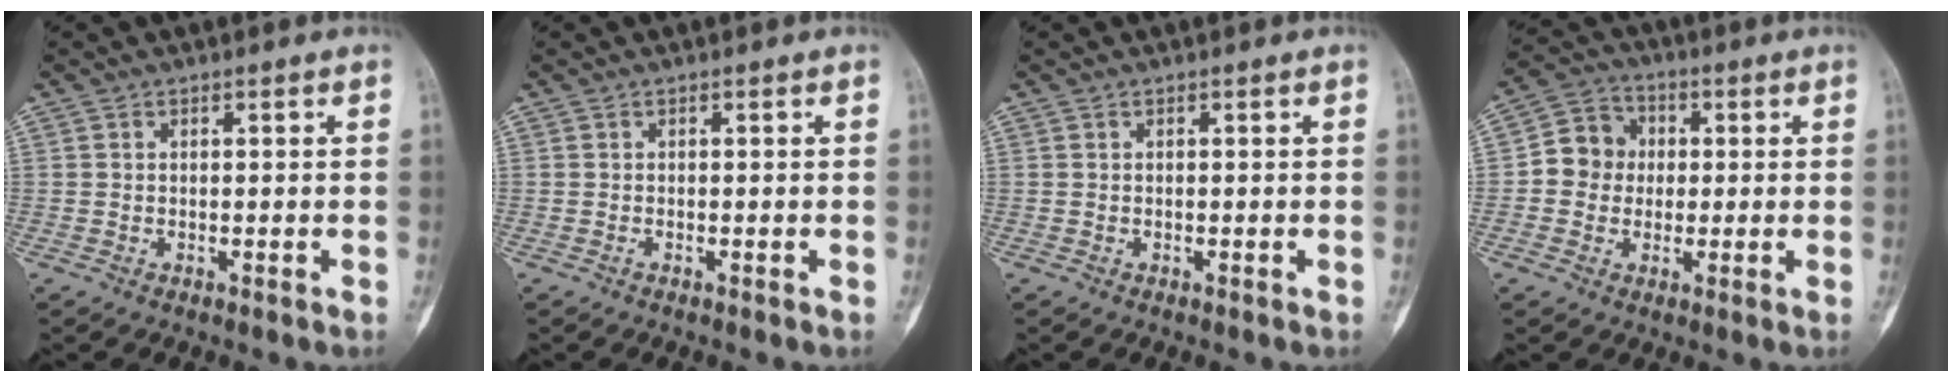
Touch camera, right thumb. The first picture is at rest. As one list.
[{"total": 0.0}, {"total": 0.0}, {"total": 7.9, "force": [0.1, 7.3, 3.0], "torque": [-0.016, 0.019, -0.012]}]